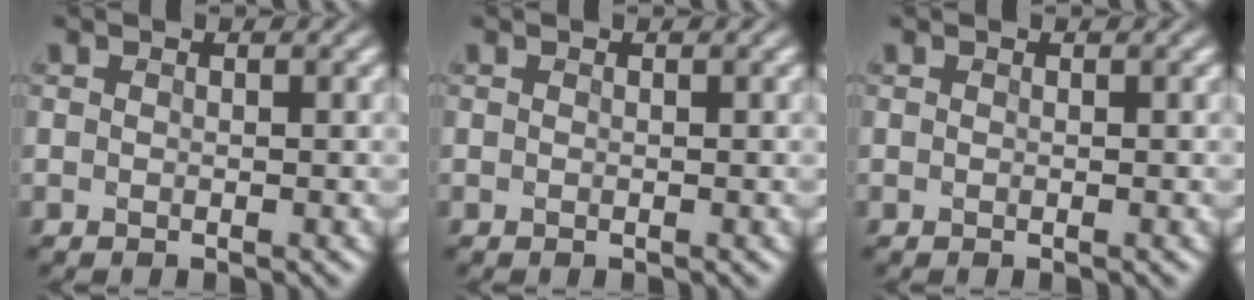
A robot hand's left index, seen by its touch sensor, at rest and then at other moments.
{"total": 0.0}
{"total": 0.0}